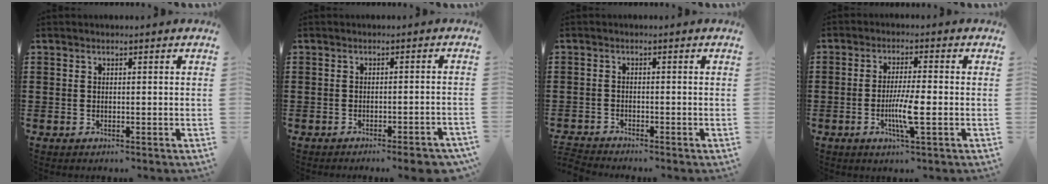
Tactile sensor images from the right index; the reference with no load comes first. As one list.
[{"total": 2.8, "force": [-2.3, -0.1, 1.7], "torque": [-0.027, -0.005, -0.042]}, {"total": 1.7, "force": [-1.7, -0.1, -0.2], "torque": [-0.001, 0.001, -0.036]}, {"total": 6.1, "force": [-1.5, 0.6, 5.9], "torque": [-0.113, -0.012, -0.029]}]